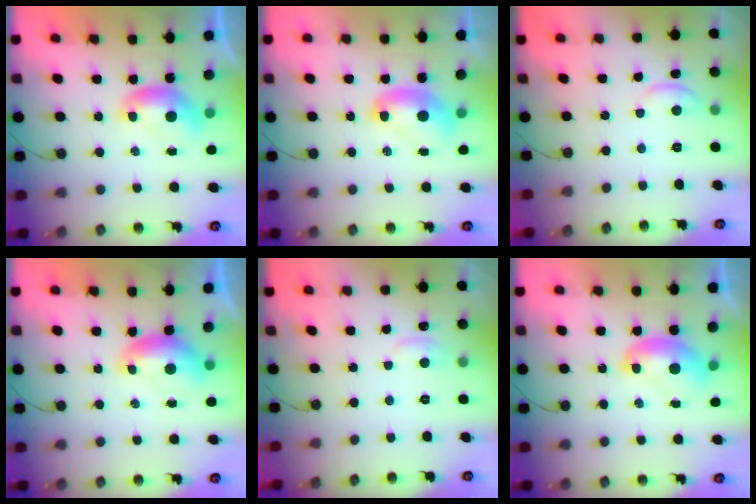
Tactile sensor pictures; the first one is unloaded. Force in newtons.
{"total": 2.3, "press": 2.3, "slide": 0.2}
{"total": 0.9, "press": 0.8, "slide": 0.4}
{"total": 0.9, "press": 0.8, "slide": 0.3}
{"total": 1.4, "press": 1.3, "slide": 0.7}
{"total": 2.2, "press": 2.2, "slide": 0.3}